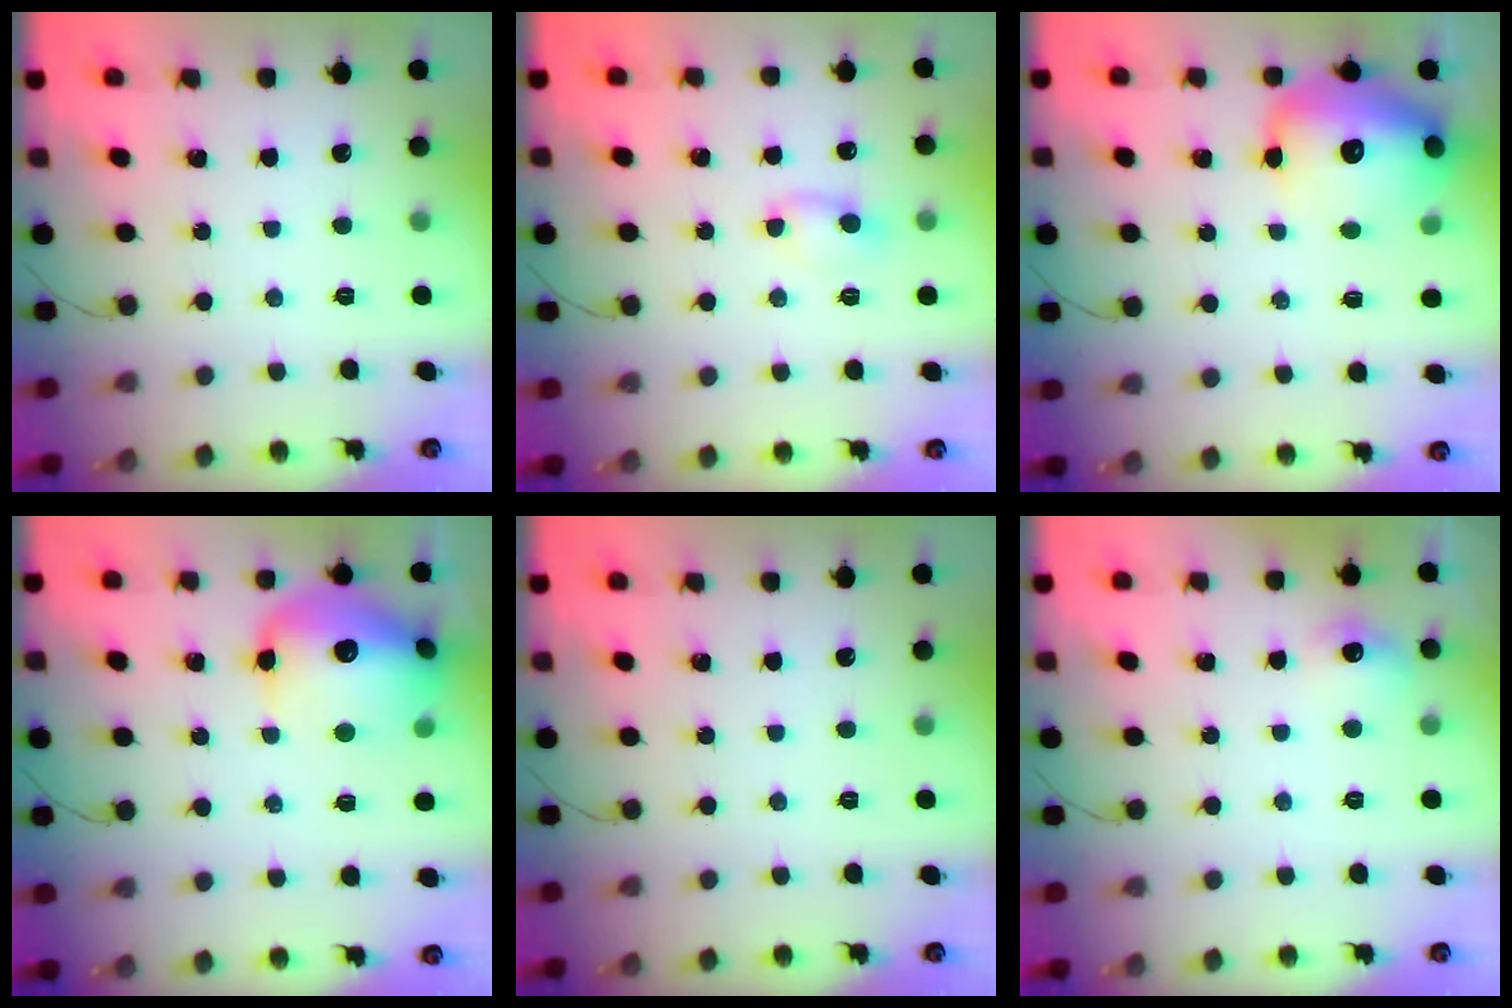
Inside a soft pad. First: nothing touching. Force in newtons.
{"total": 3.8, "press": 3.6, "slide": 1.3}
{"total": 18.3, "press": 18.1, "slide": 2.9}
{"total": 18.5, "press": 18.3, "slide": 2.8}
{"total": 0.0}
{"total": 6.8, "press": 6.7, "slide": 1.0}